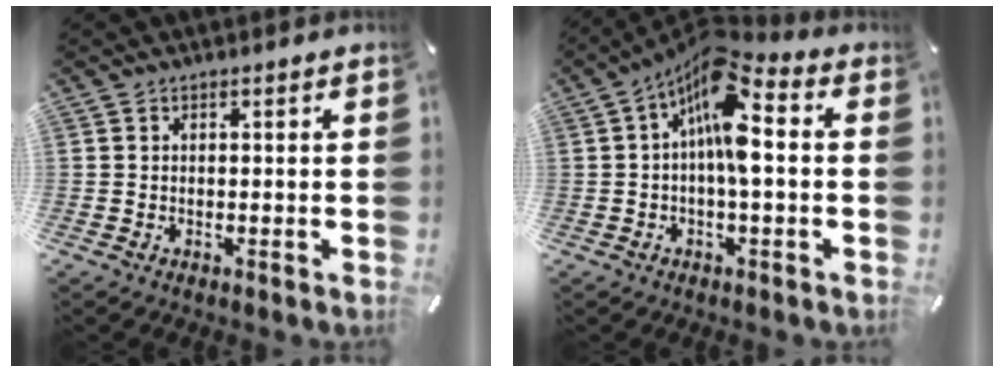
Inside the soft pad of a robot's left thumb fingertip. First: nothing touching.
{"total": 12.4, "force": [1.8, 5.3, 11.1], "torque": [-0.203, -0.022, 0.030]}